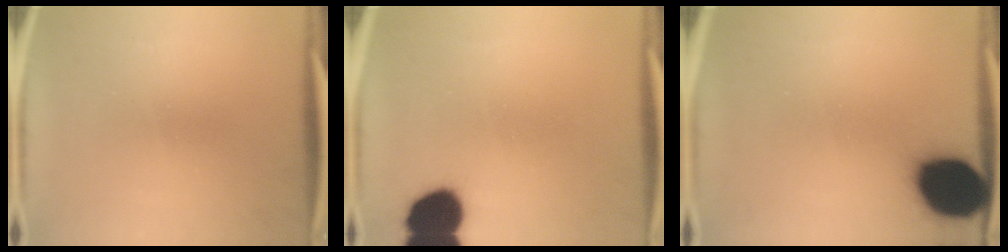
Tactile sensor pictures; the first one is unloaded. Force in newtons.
{"total": 12.6}
{"total": 18.8}